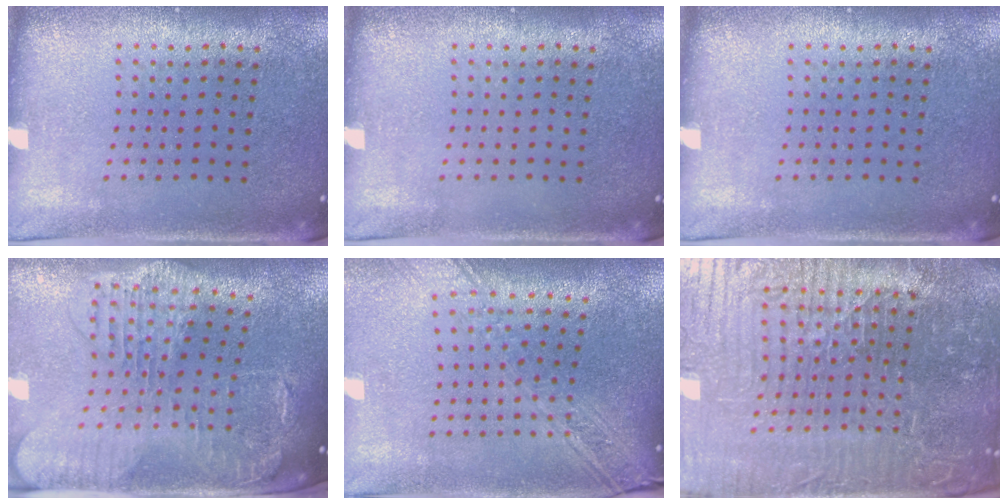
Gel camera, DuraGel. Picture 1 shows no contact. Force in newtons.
{"total": 0.0}
{"total": 0.0}
{"total": 2.5, "press": 2.2, "slide": 1.2}
{"total": 2.7, "press": 2.2, "slide": 1.5}
{"total": 7.8, "press": 6.9, "slide": 3.5}